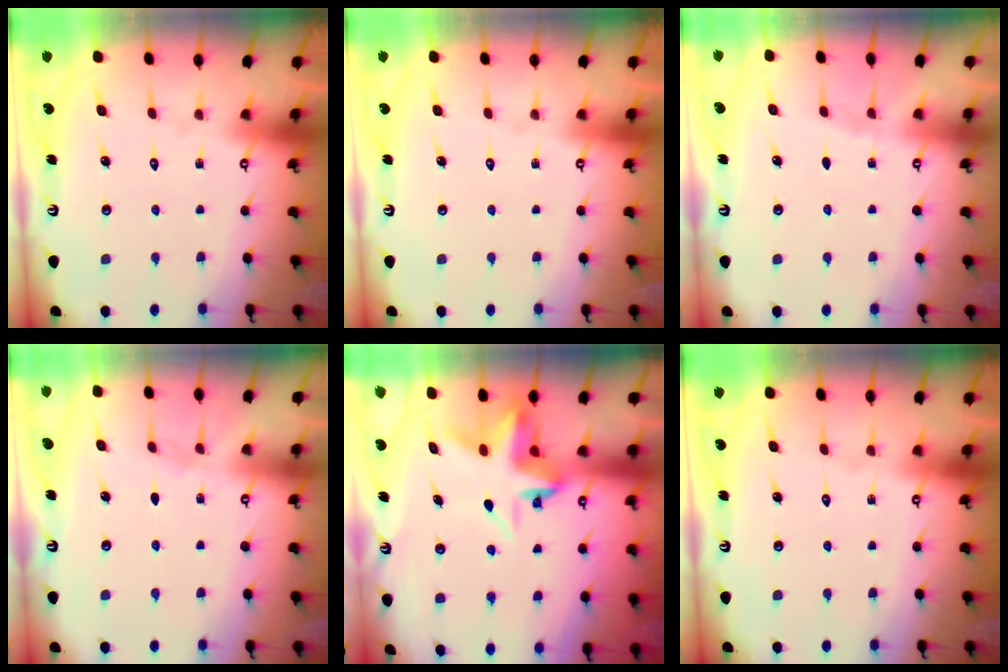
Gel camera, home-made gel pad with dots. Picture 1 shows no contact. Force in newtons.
{"total": 0.0}
{"total": 3.5, "press": 2.8, "slide": 2.2}
{"total": 4.6, "press": 4.5, "slide": 0.6}
{"total": 6.7, "press": 6.6, "slide": 1.1}
{"total": 0.0}